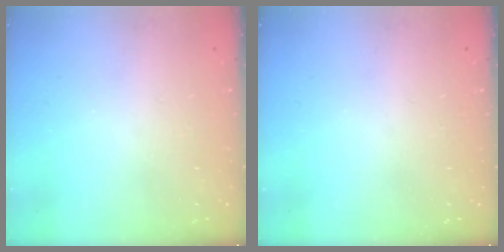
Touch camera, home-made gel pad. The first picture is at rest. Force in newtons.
{"total": 0.0}